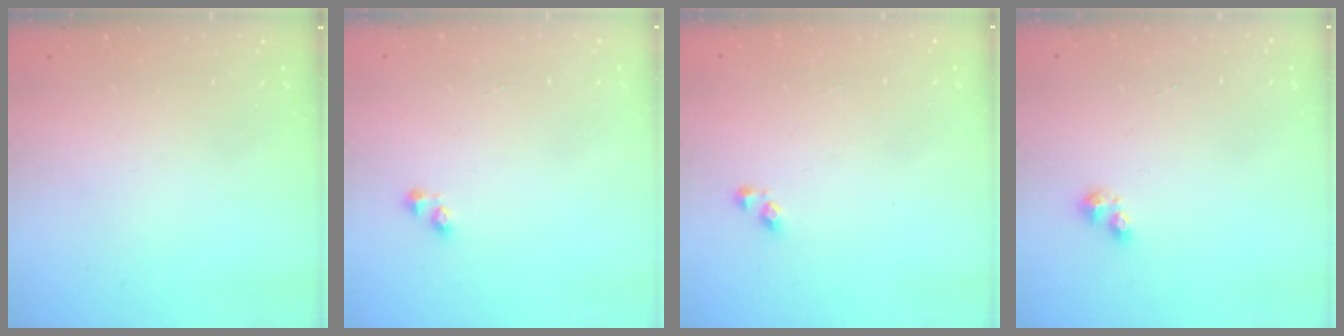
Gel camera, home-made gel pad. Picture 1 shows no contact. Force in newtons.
{"total": 2.2, "press": 2.2, "slide": 0.3}
{"total": 3.7, "press": 3.7, "slide": 0.5}
{"total": 2.5, "press": 2.5, "slide": 0.4}